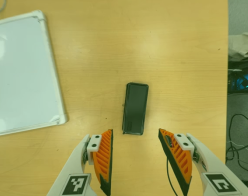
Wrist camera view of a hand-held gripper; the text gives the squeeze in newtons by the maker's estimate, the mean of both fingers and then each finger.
{"total": 0.0}